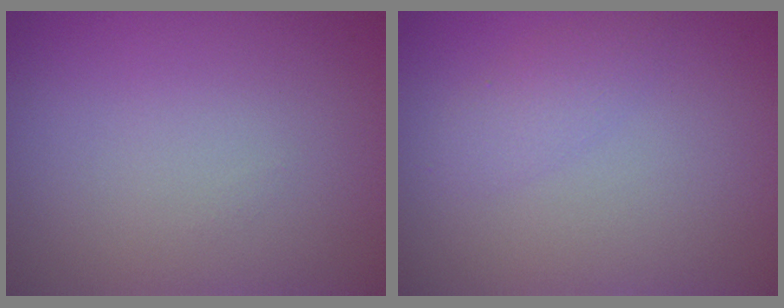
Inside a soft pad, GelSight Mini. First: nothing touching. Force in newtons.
{"total": 1.4, "press": 1.4, "slide": 0.0}